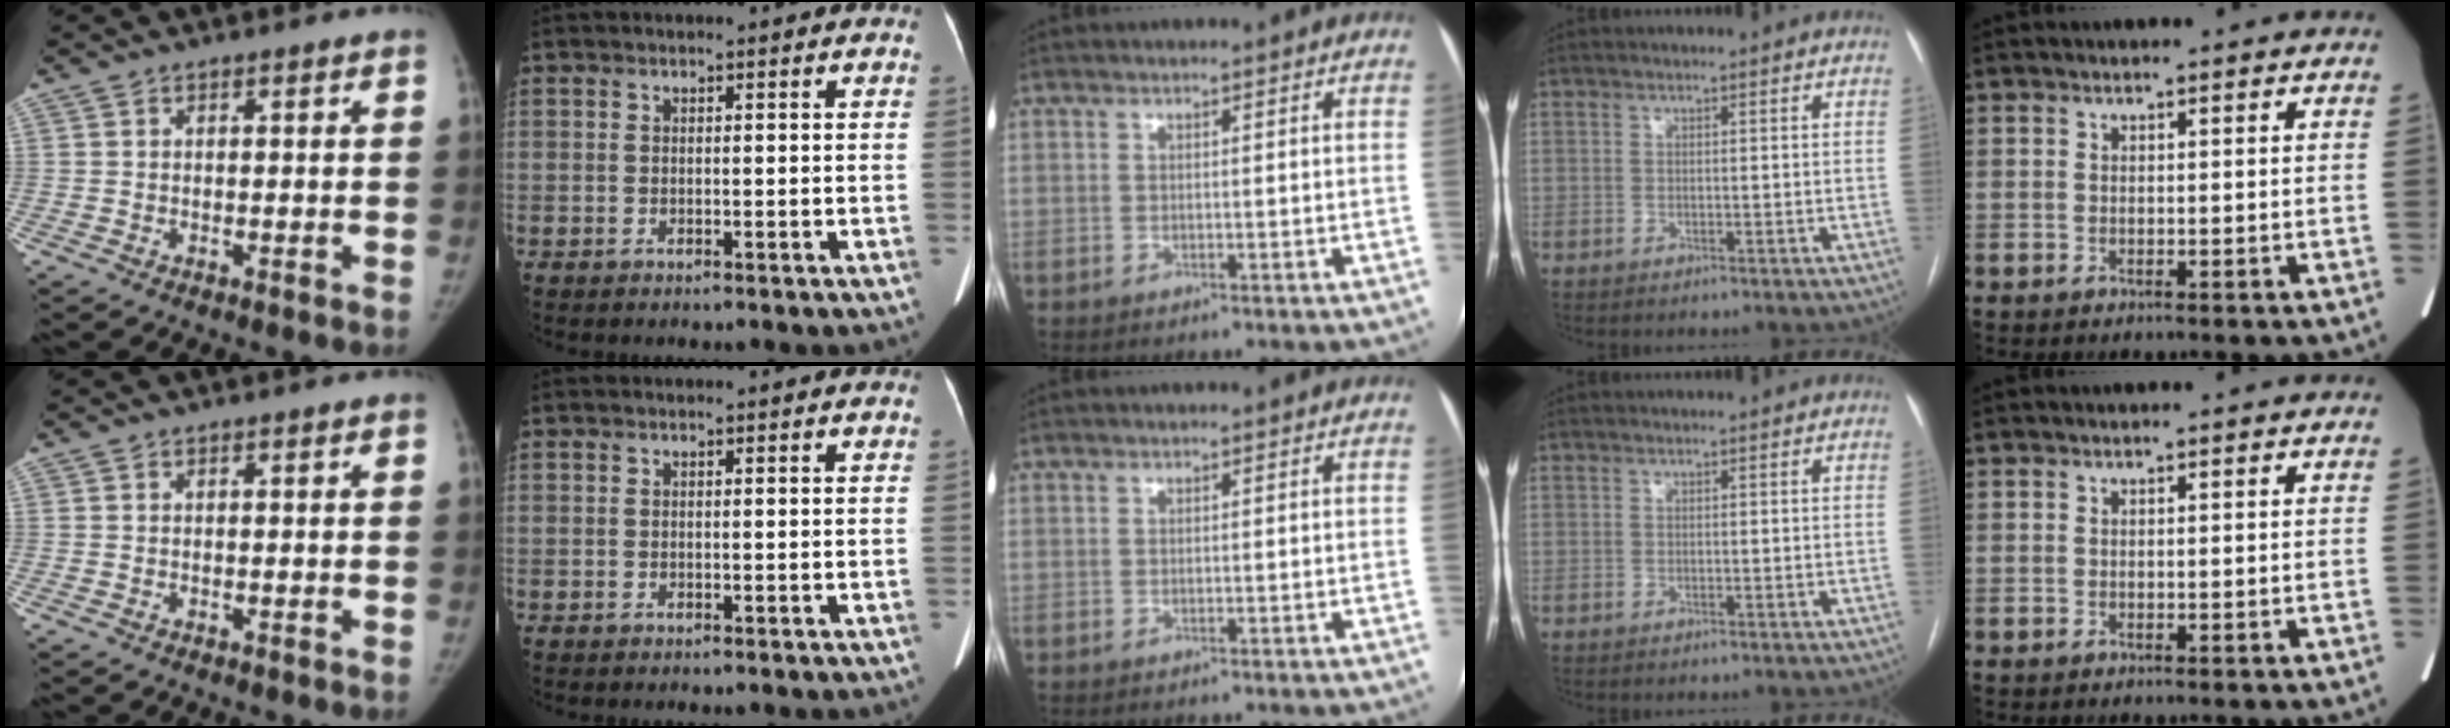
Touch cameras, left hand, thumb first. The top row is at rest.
{}